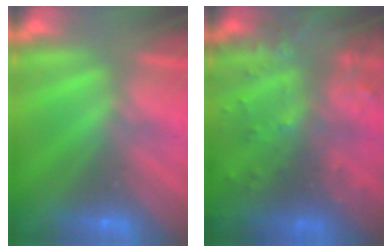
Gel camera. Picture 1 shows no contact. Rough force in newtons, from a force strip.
{"total": 10.8}